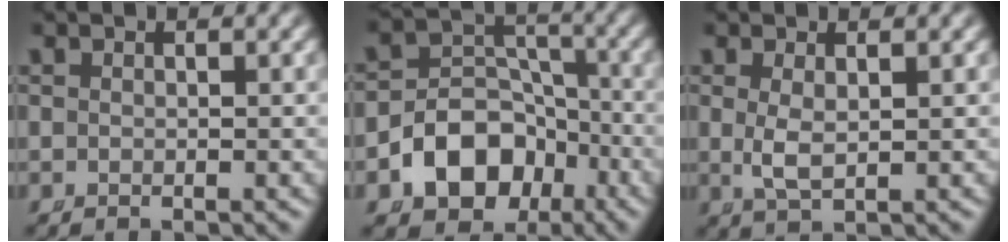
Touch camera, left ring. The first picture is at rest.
{"total": 8.2, "force": [-3.2, 6.7, 3.4], "torque": [-0.049, -0.021, -0.050]}
{"total": 2.2, "force": [0.1, 0.9, 2.0], "torque": [-0.052, -0.016, 0.017]}